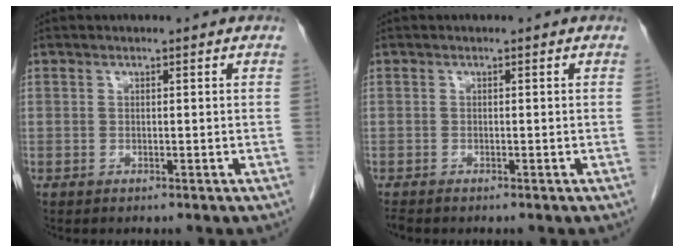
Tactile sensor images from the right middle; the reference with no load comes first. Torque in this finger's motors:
{"motor_torque": [-0.04, 0.14, 0.03, 0.00]}